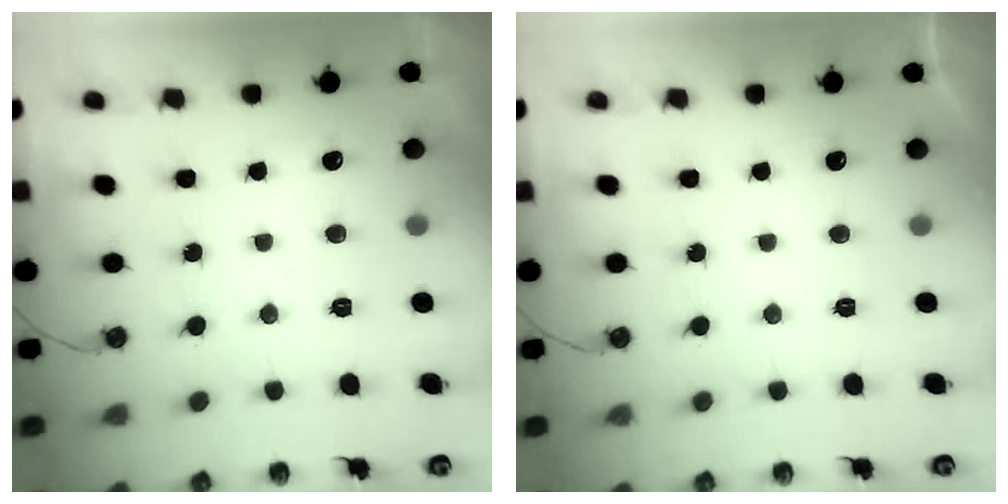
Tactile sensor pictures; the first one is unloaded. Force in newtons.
{"total": 0.0}